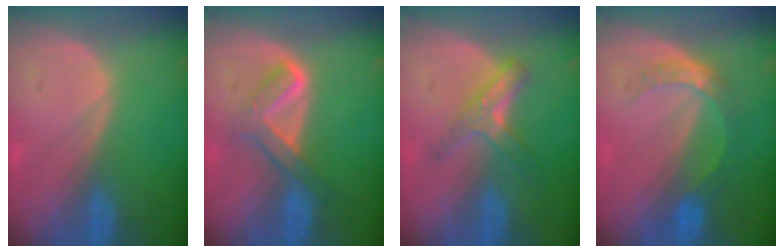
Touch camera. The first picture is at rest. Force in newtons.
{"total": 5.1, "press": 5.1, "slide": 0.6}
{"total": 5.6, "press": 4.9, "slide": 2.6}
{"total": 5.2, "press": 4.7, "slide": 2.4}